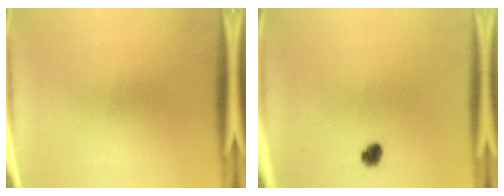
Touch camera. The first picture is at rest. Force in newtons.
{"total": 2.2}